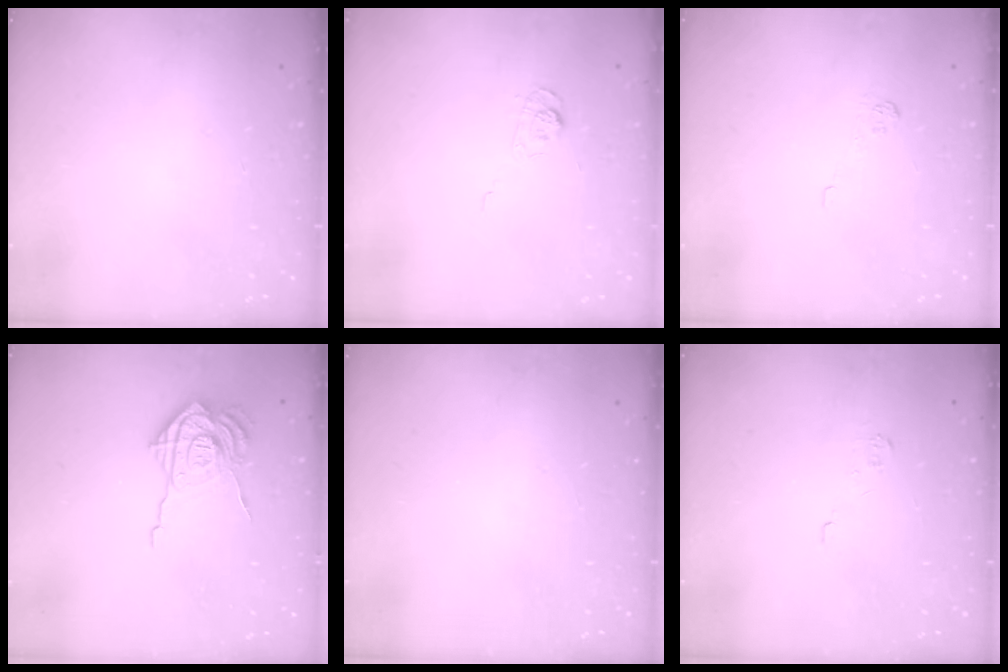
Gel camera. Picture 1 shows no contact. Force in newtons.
{"total": 3.1, "press": 2.7, "slide": 1.6}
{"total": 7.1, "press": 6.9, "slide": 1.5}
{"total": 16.2, "press": 16.1, "slide": 1.7}
{"total": 0.0}
{"total": 3.8, "press": 3.8, "slide": 0.5}